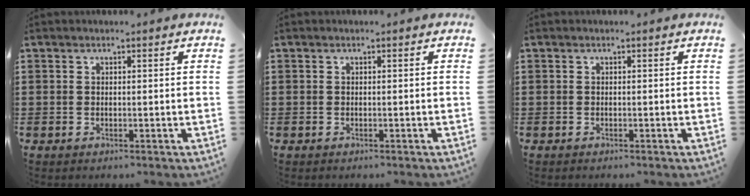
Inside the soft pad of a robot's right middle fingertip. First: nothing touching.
{"total": 0.0}
{"total": 0.0}